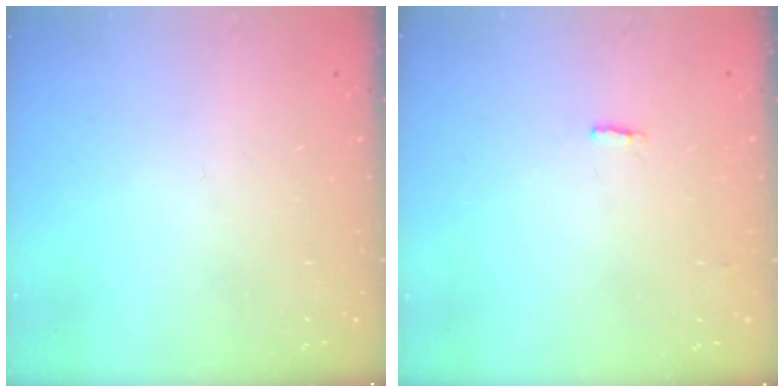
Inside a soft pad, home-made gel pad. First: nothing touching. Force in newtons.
{"total": 2.2, "press": 2.1, "slide": 0.5}